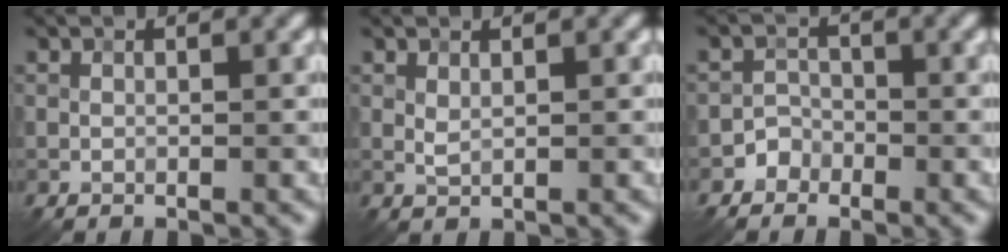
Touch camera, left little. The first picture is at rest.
{"total": 0.8, "force": [0.4, 0.3, 0.6], "torque": [-0.016, -0.002, 0.011]}
{"total": 1.5, "force": [-1.0, 1.2, -0.1], "torque": [0.013, 0.009, -0.018]}